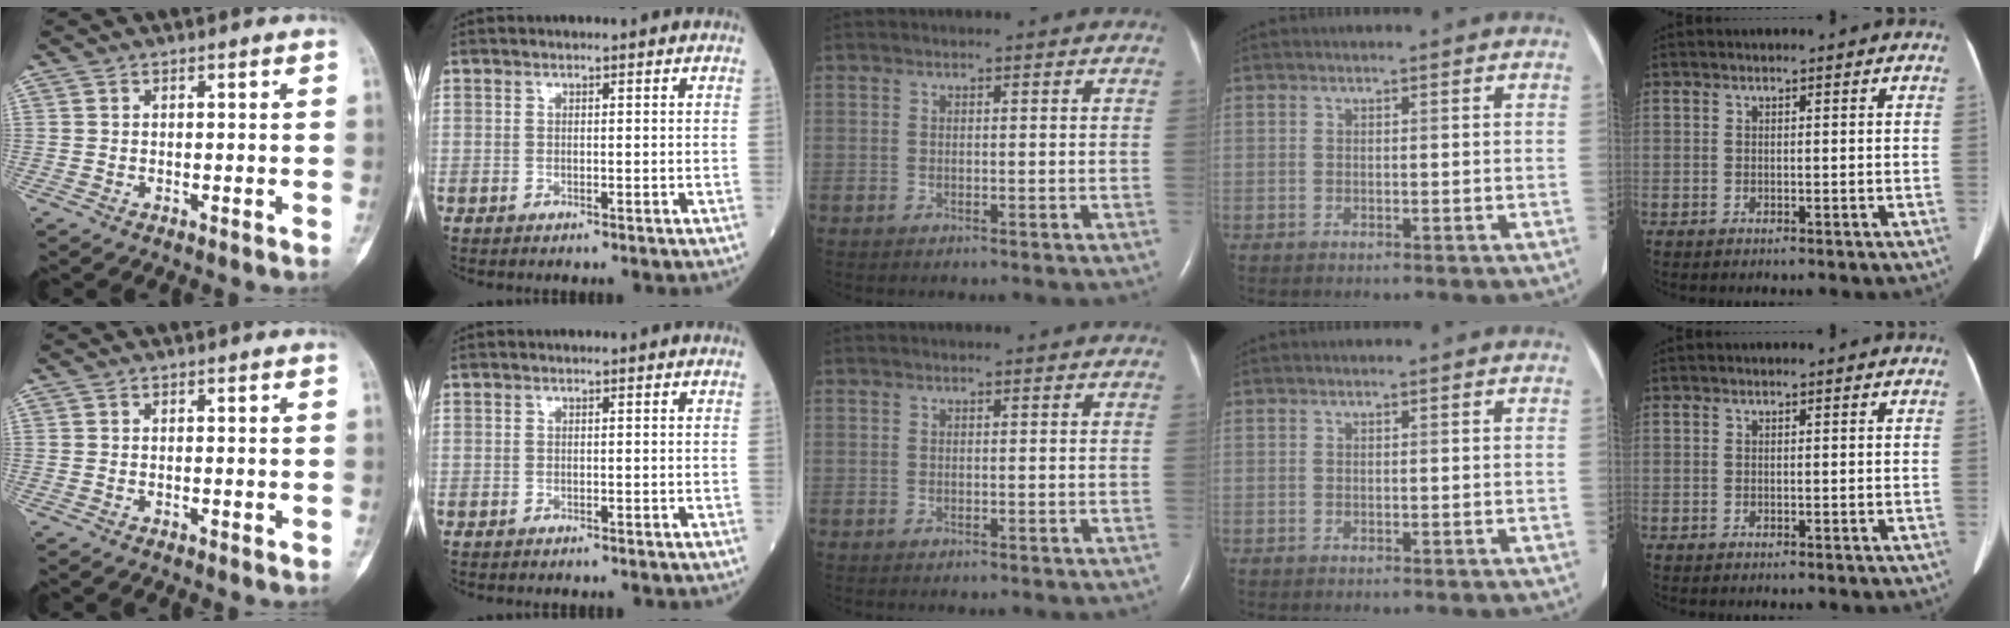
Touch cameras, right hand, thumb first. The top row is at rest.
{"thumb": {"total": 0.5, "force": [-0.1, 0.3, 0.4], "torque": [-0.007, -0.001, -0.002]}, "index": {"total": 0.8, "force": [-0.7, 0.2, 0.2], "torque": [-0.006, -0.001, -0.010]}}